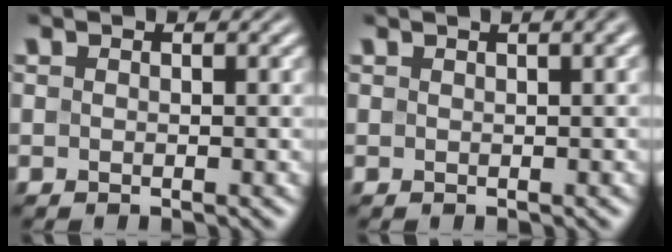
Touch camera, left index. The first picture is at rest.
{"total": 5.3, "force": [2.6, 2.4, 3.9], "torque": [-0.020, 0.038, 0.001]}